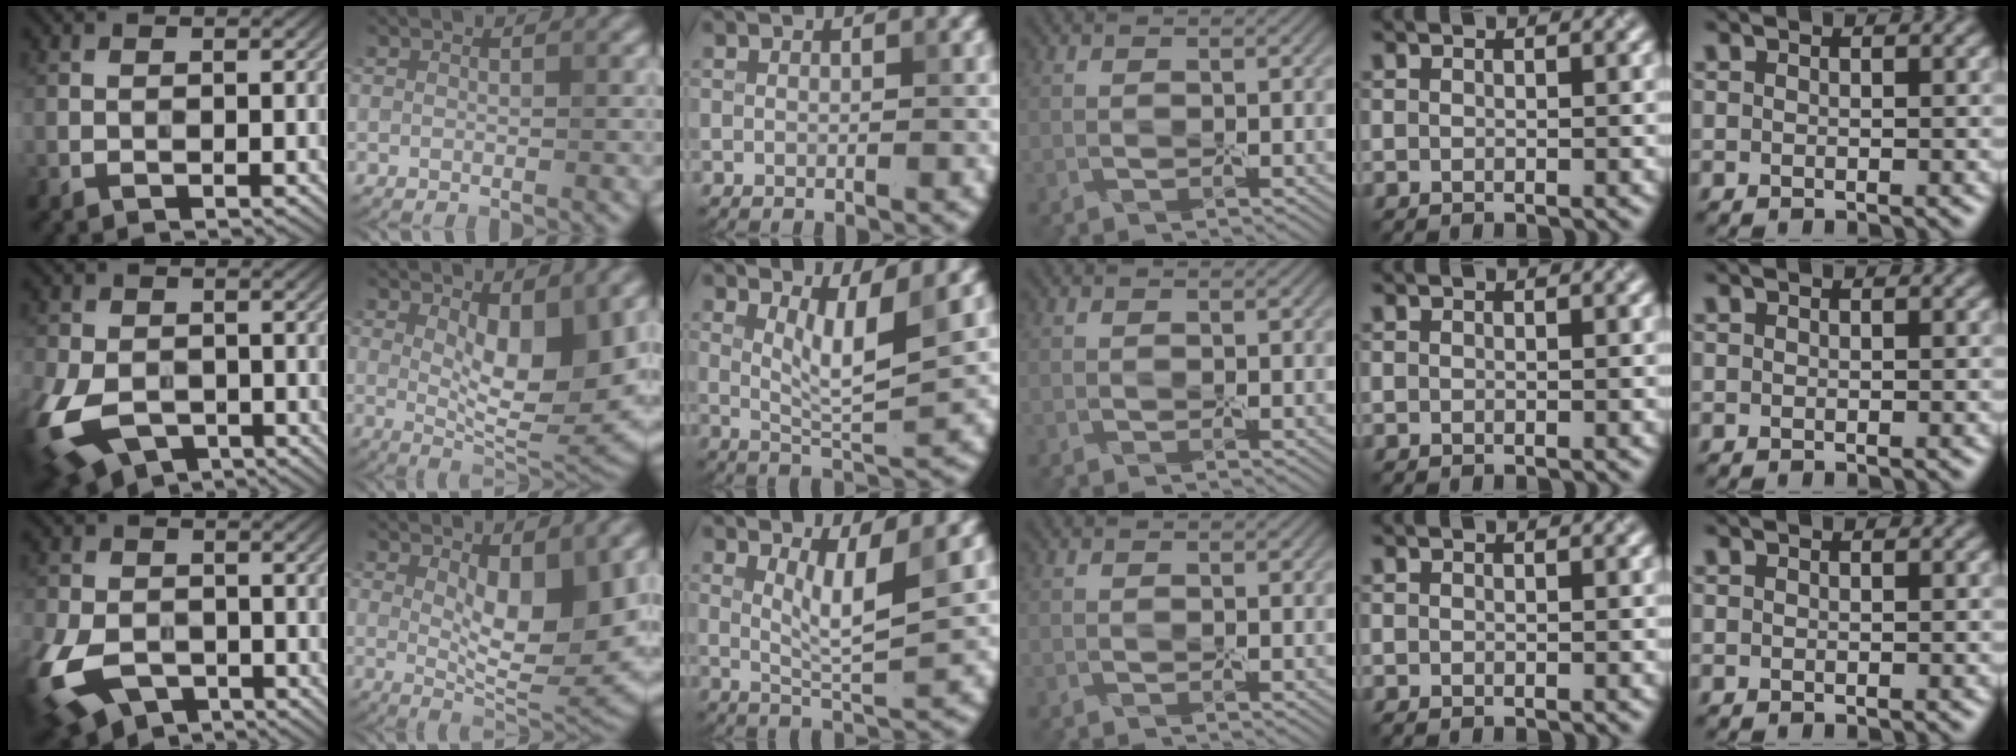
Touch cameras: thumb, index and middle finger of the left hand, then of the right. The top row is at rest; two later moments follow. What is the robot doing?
{"motion": "peel", "object": "sticky note"}